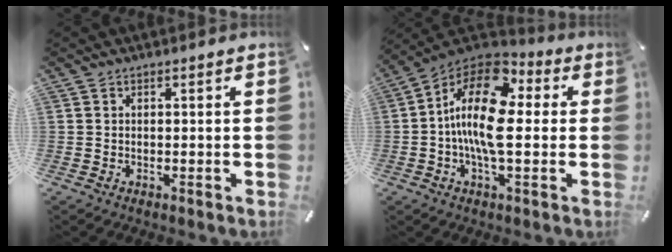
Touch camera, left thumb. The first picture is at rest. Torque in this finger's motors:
{"motor_torque": [1.51, 2.69, 1.44, 0.79, 0.29]}